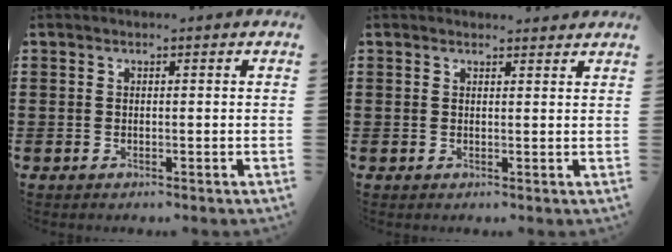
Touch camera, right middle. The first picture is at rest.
{"total": 1.2, "force": [1.1, 0.2, 0.1], "torque": [0.003, -0.001, 0.020]}